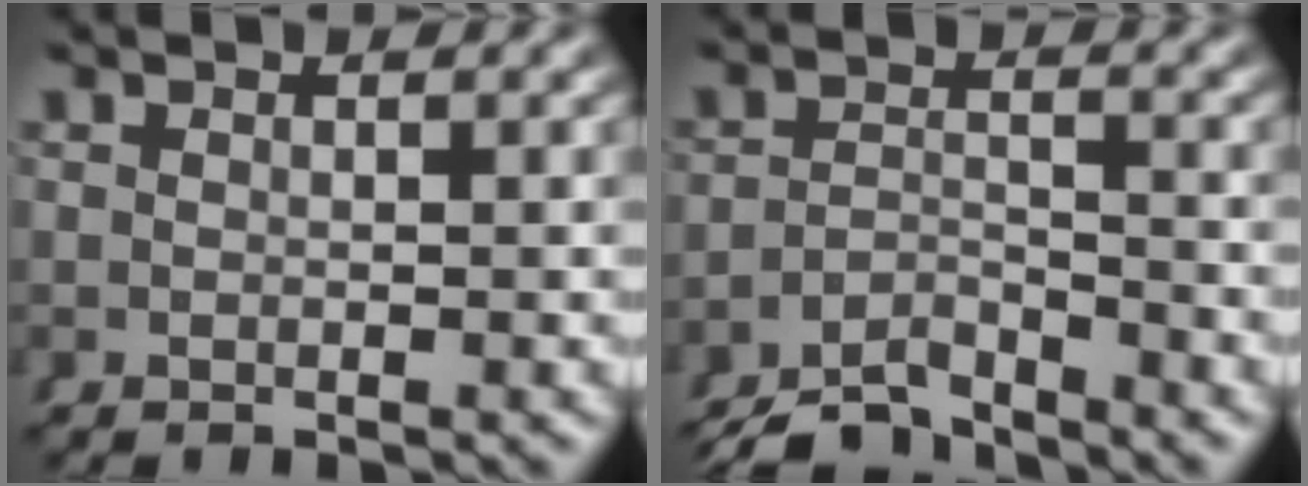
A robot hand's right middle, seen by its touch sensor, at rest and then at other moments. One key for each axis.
{"total": 5.2, "fx": -4.9, "fy": 0.9, "fz": 1.5, "tx": -0.003, "ty": -0.004, "tz": -0.083}